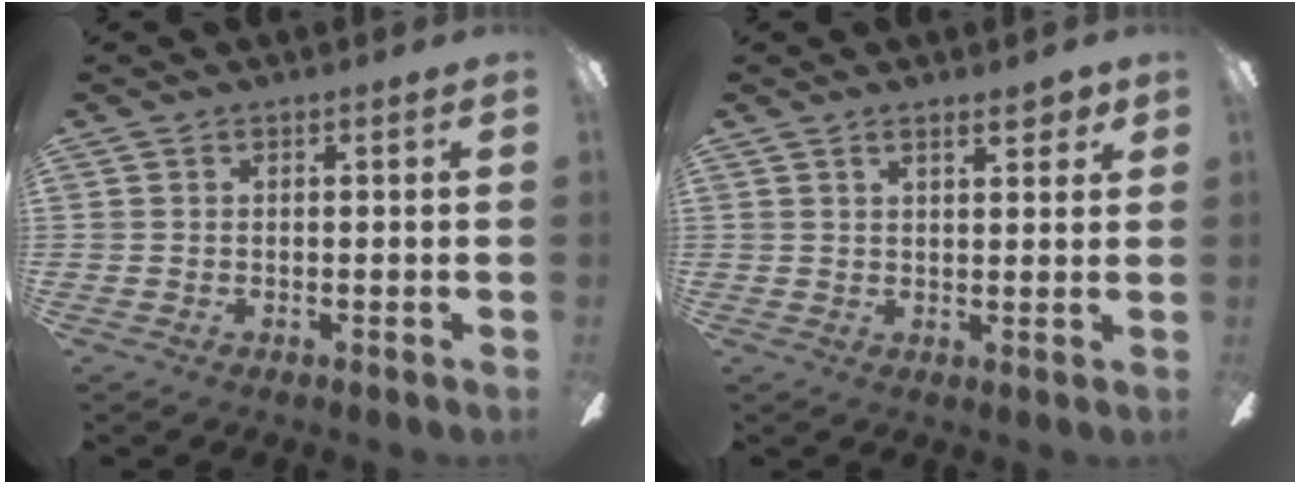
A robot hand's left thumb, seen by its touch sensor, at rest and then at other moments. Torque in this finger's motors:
{"motor_torque": [-0.03, -0.04, 0.04, 0.06, -0.02]}